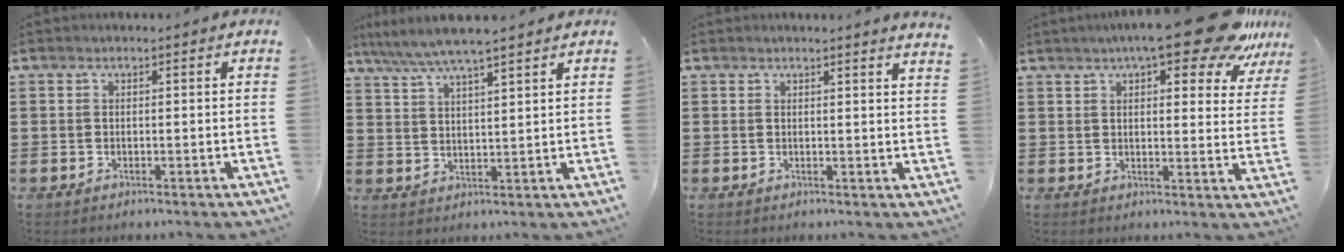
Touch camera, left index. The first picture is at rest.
{"total": 5.5, "force": [4.8, 0.1, 2.8], "torque": [-0.068, -0.015, 0.084]}
{"total": 1.4, "force": [1.3, -0.4, 0.6], "torque": [-0.012, -0.004, 0.024]}
{"total": 12.3, "force": [9.0, 2.4, 8.1], "torque": [-0.123, -0.035, 0.149]}